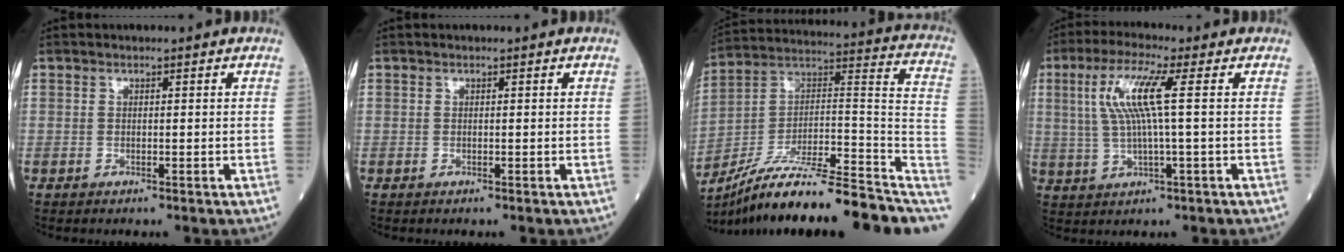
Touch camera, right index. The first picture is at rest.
{"total": 0.0}
{"total": 28.7, "force": [-23.2, 1.9, 16.8], "torque": [-0.184, 0.006, -0.361]}
{"total": 8.3, "force": [1.8, -0.1, 8.1], "torque": [-0.176, 0.012, 0.037]}